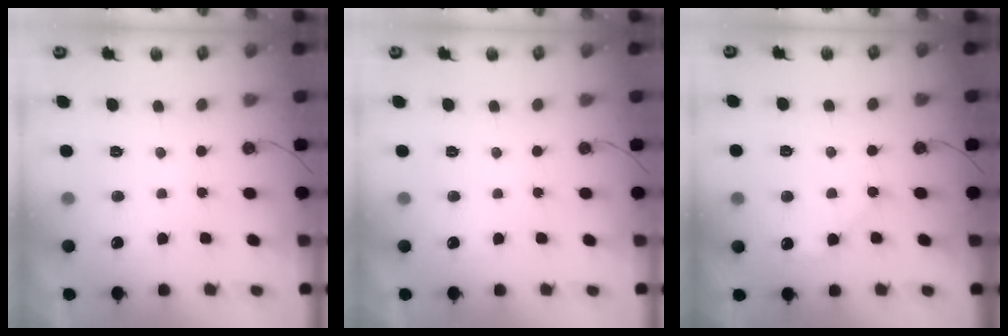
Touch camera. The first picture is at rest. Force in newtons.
{"total": 0.0}
{"total": 7.0, "press": 7.0, "slide": 0.8}